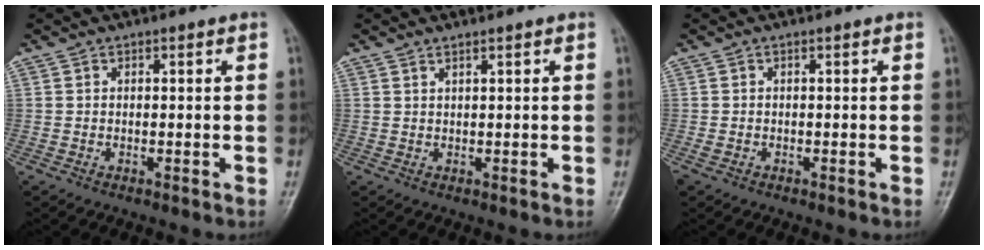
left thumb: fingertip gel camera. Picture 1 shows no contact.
{"total": 1.0, "force": [0.8, -0.1, 0.5], "torque": [-0.010, -0.008, 0.017]}
{"total": 0.9, "force": [-0.2, 0.5, 0.7], "torque": [-0.016, 0.001, -0.001]}